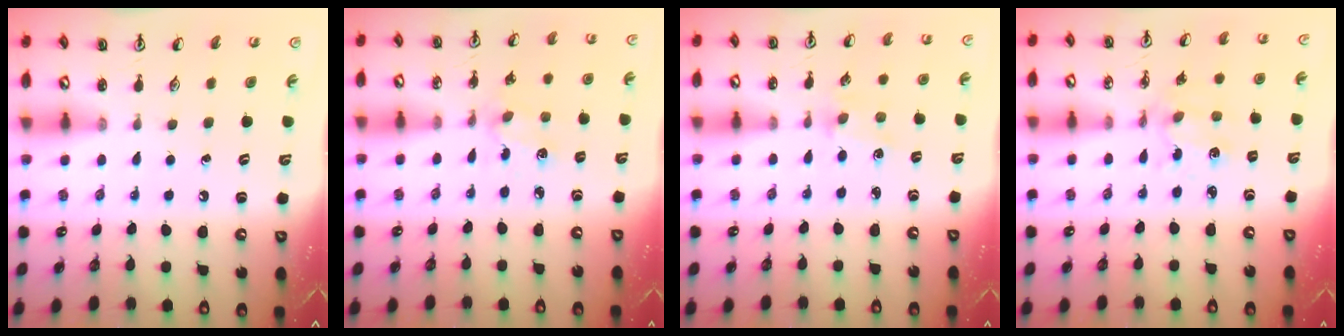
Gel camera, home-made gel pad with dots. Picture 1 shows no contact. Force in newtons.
{"total": 1.9, "press": 1.9, "slide": 0.4}
{"total": 1.9, "press": 1.8, "slide": 0.4}
{"total": 2.0, "press": 2.0, "slide": 0.3}